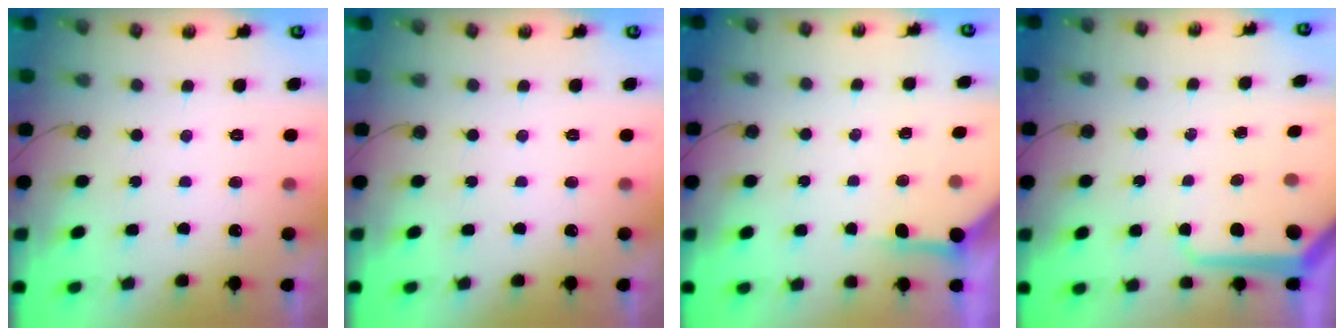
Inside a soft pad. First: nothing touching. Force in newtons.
{"total": 0.0}
{"total": 3.9, "press": 3.8, "slide": 0.5}
{"total": 8.4, "press": 8.4, "slide": 0.8}